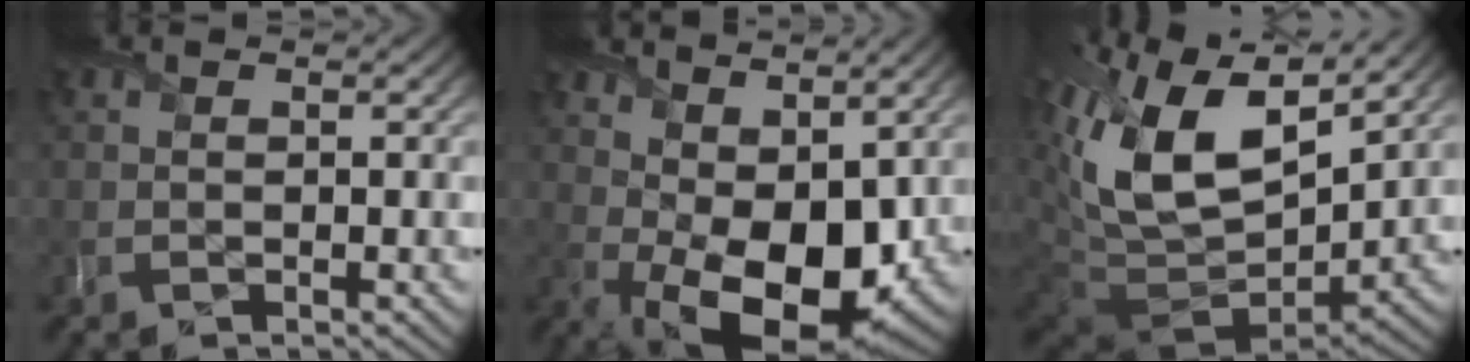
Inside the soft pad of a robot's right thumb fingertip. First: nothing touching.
{"total": 13.9, "force": [1.9, 7.6, 11.4], "torque": [-0.202, -0.028, 0.058]}
{"total": 16.9, "force": [5.3, 9.6, 12.9], "torque": [-0.292, 0.013, 0.095]}